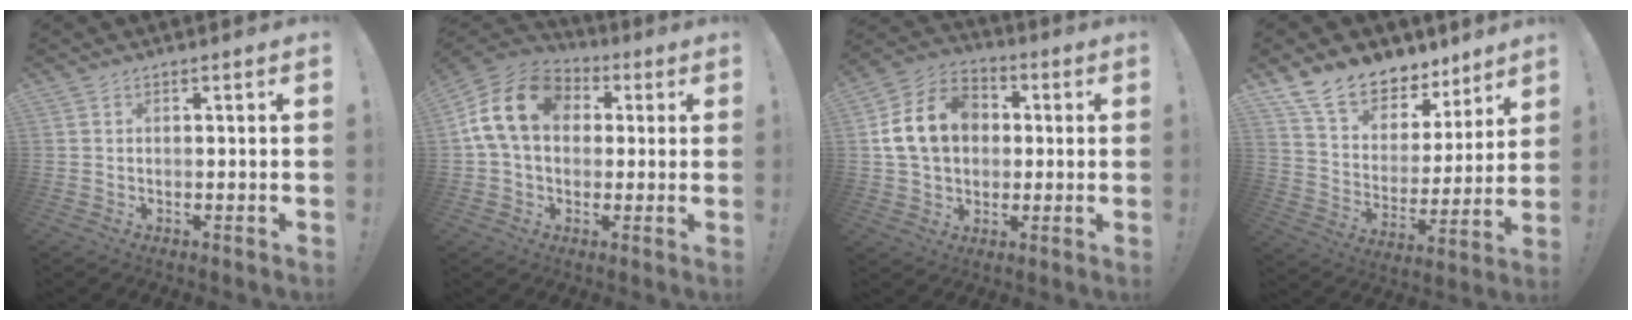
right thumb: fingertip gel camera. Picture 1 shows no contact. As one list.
[{"total": 16.9, "force": [3.8, 12.3, 11.0], "torque": [-0.203, 0.011, 0.074]}, {"total": 16.3, "force": [2.8, 12.9, 9.7], "torque": [-0.157, 0.010, 0.060]}, {"total": 13.9, "force": [11.3, 6.5, 4.6], "torque": [-0.095, -0.086, 0.209]}]